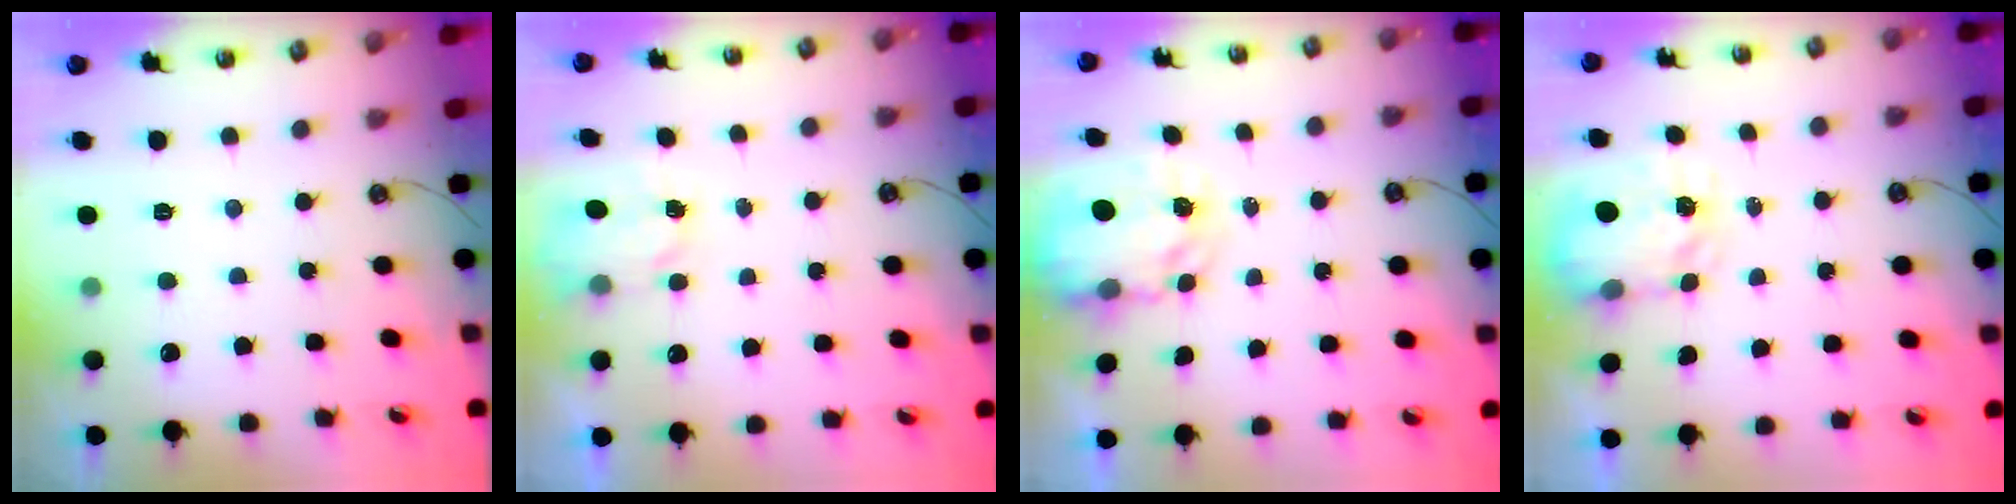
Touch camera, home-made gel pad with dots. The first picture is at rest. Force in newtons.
{"total": 2.6, "press": 2.6, "slide": 0.4}
{"total": 3.9, "press": 3.9, "slide": 0.3}
{"total": 3.5, "press": 3.5, "slide": 0.4}